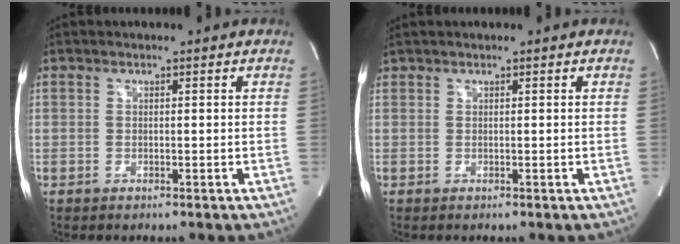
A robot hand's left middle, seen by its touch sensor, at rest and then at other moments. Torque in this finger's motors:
{"motor_torque": [0.32, -0.39, 1.05, 0.21]}